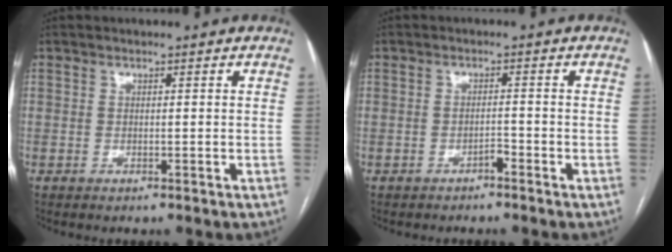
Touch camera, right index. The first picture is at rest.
{"total": 1.3, "force": [-1.1, 0.3, 0.7], "torque": [-0.010, 0.003, -0.016]}